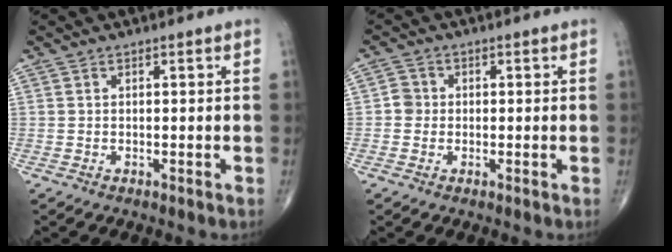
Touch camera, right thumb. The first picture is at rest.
{"total": 2.4, "force": [-0.2, 2.3, 0.7], "torque": [0.002, 0.007, -0.009]}